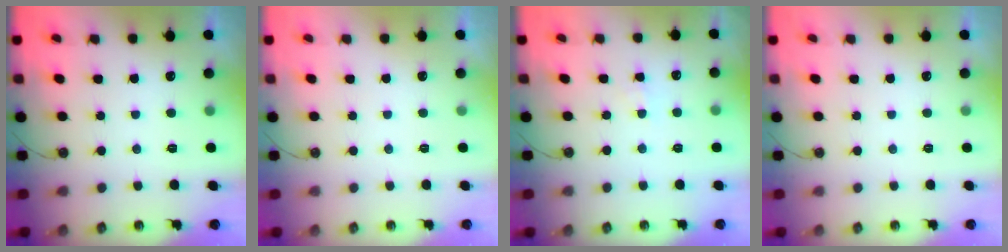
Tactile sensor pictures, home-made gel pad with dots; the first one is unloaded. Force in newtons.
{"total": 0.0}
{"total": 2.5, "press": 2.5, "slide": 0.5}
{"total": 0.0}